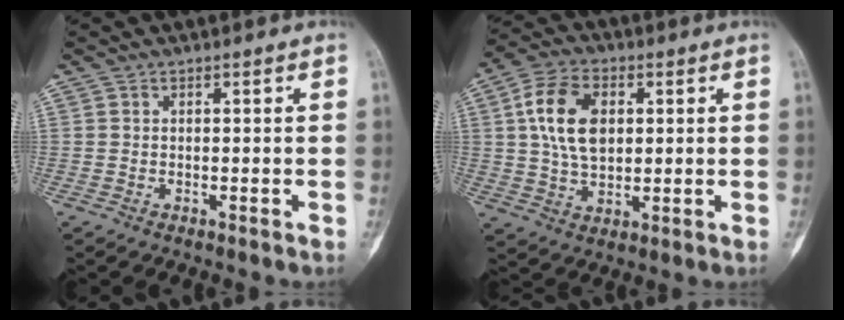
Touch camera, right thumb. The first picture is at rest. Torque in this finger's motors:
{"motor_torque": [1.73, 1.56, 1.43, 0.09, 0.13]}